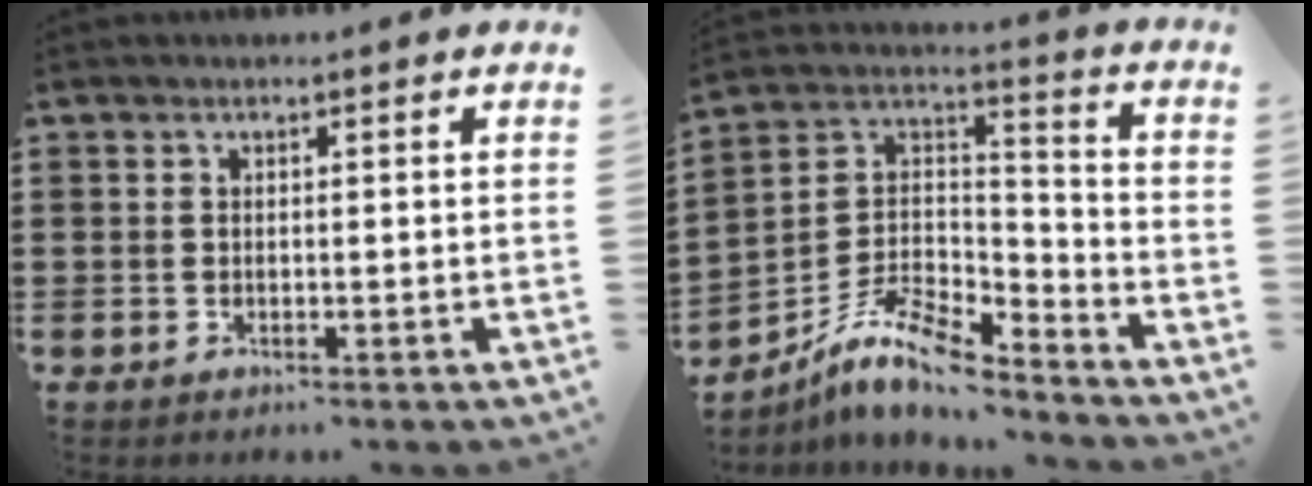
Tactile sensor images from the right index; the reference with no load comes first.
{"total": 9.6, "force": [-7.7, 3.0, 4.9], "torque": [-0.119, 0.007, -0.159]}